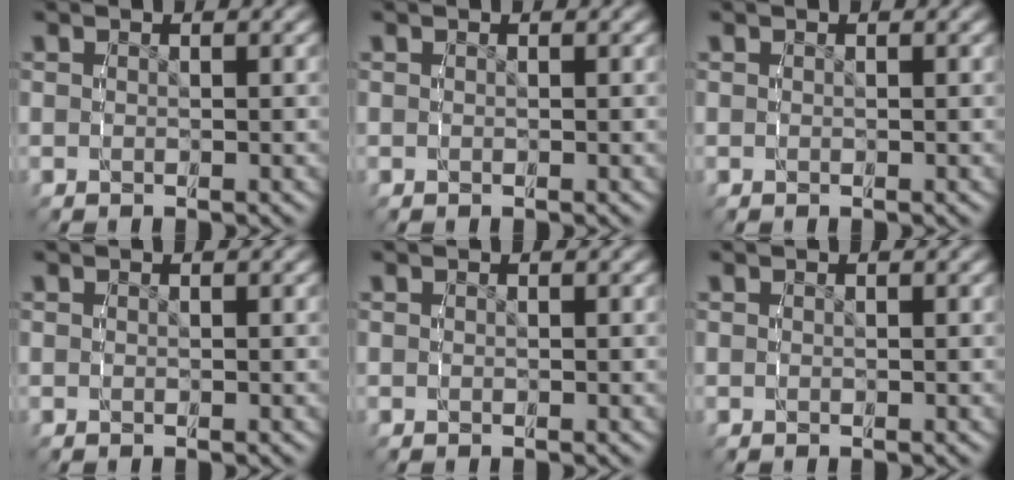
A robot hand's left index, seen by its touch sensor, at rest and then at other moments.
{"total": 0.0}
{"total": 0.0}
{"total": 0.0}
{"total": 0.0}
{"total": 0.0}